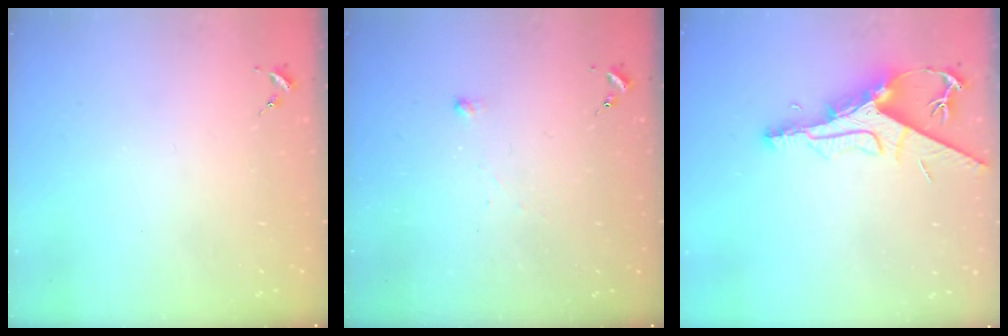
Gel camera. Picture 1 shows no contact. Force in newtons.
{"total": 2.5, "press": 2.5, "slide": 0.5}
{"total": 10.7, "press": 10.7, "slide": 1.2}